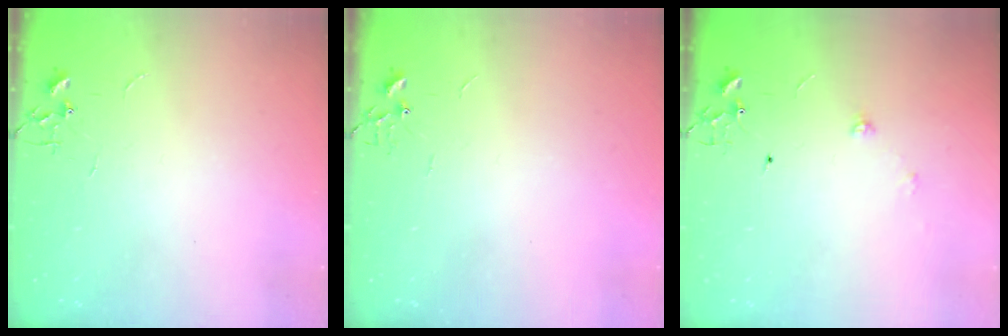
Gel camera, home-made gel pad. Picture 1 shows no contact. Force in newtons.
{"total": 0.0}
{"total": 5.5, "press": 5.4, "slide": 0.9}